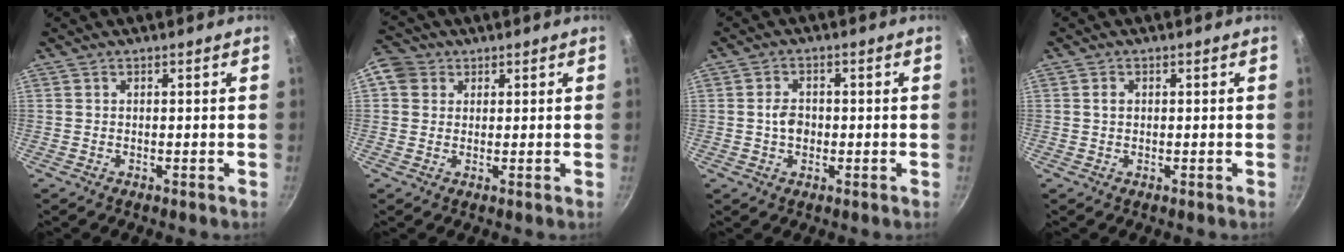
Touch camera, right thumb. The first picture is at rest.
{"total": 5.1, "force": [1.6, 4.5, 1.9], "torque": [-0.007, 0.005, 0.016]}
{"total": 3.6, "force": [-0.3, 2.7, 2.4], "torque": [-0.028, 0.008, -0.006]}
{"total": 1.3, "force": [0.2, 1.0, 0.8], "torque": [-0.012, 0.004, 0.004]}